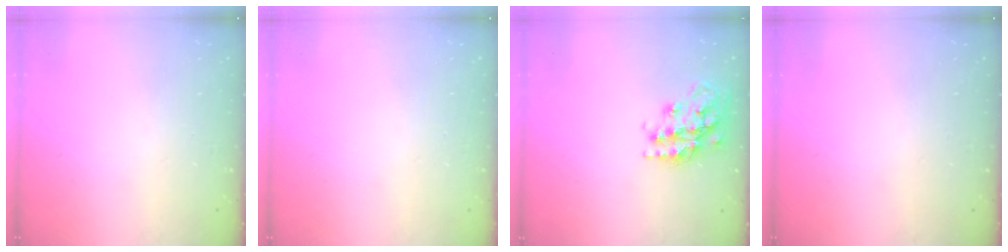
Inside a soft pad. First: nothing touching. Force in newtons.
{"total": 0.0}
{"total": 17.6, "press": 17.5, "slide": 1.3}
{"total": 0.0}